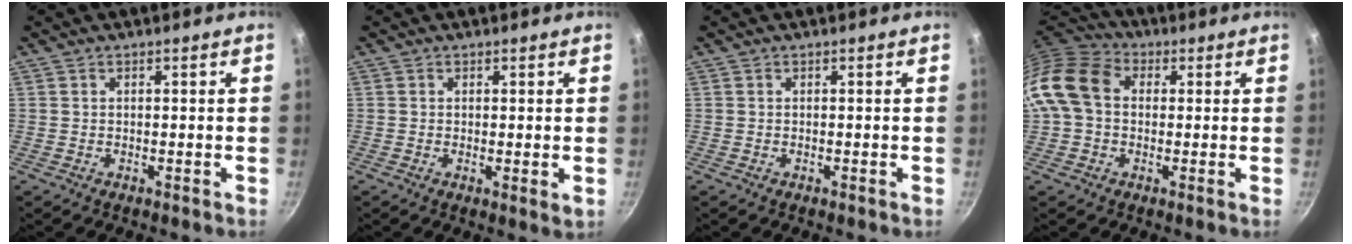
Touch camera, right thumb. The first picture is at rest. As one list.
[{"total": 1.7, "force": [0.3, 0.5, 1.6], "torque": [-0.024, -0.012, 0.000]}, {"total": 0.0}, {"total": 12.5, "force": [0.9, 9.5, 8.1], "torque": [-0.136, 0.029, -0.004]}]